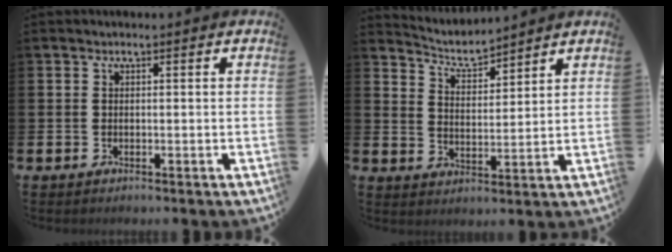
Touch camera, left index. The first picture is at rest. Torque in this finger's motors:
{"motor_torque": [-0.11, -0.08, -0.02, 0.01]}